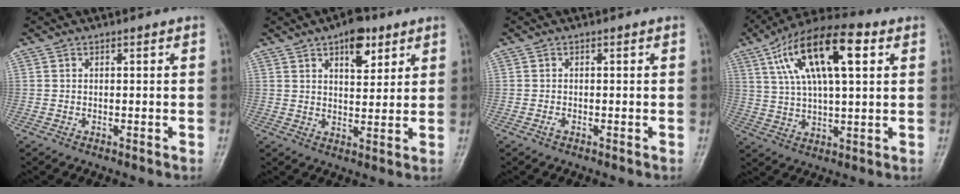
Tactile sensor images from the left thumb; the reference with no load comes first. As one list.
[{"total": 7.8, "force": [4.4, 3.8, 5.3], "torque": [-0.051, -0.020, 0.061]}, {"total": 0.8, "force": [-0.4, 0.4, 0.6], "torque": [-0.011, -0.001, -0.008]}, {"total": 17.9, "force": [6.6, 7.1, 15.1], "torque": [-0.257, 0.010, 0.109]}]